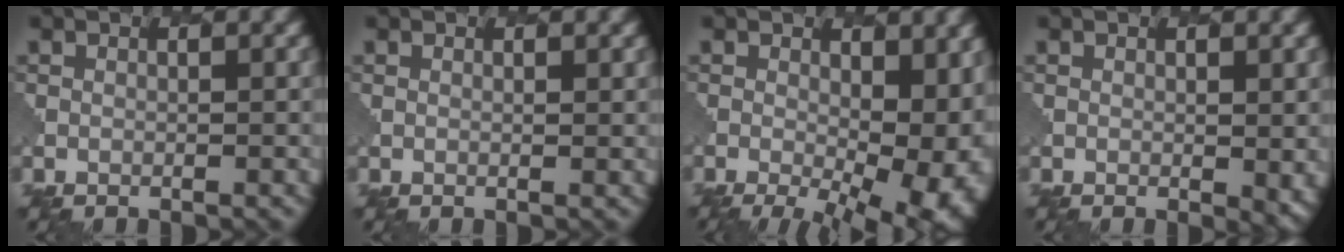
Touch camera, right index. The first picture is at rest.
{"total": 0.6, "force": [0.5, 0.0, 0.2], "torque": [-0.002, -0.004, 0.007]}
{"total": 13.9, "force": [-1.6, 7.4, 11.6], "torque": [-0.145, -0.028, 0.006]}
{"total": 2.7, "force": [-0.1, 1.0, 2.5], "torque": [-0.031, -0.010, 0.003]}